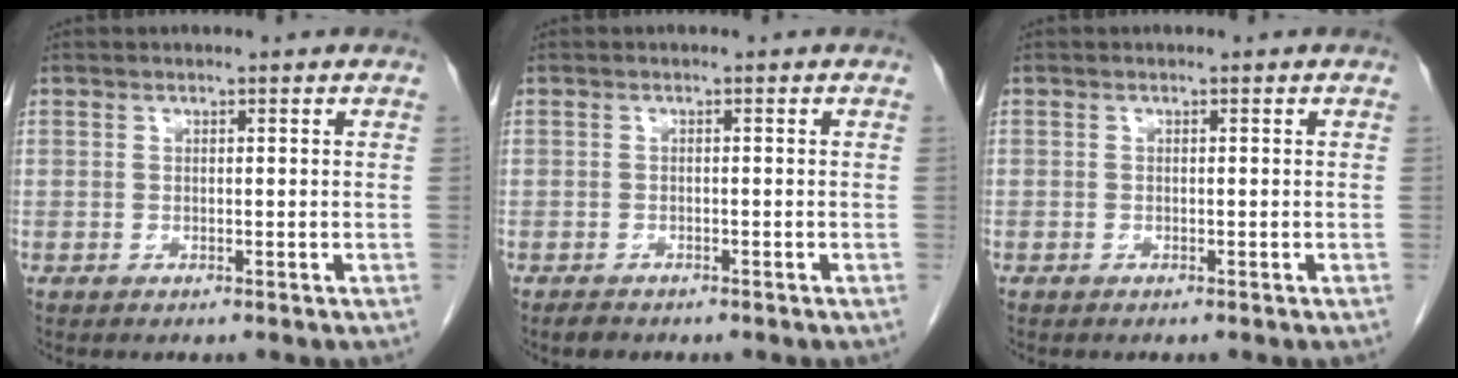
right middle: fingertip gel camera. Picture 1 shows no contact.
{"total": 1.5, "force": [-1.2, 0.7, 0.5], "torque": [-0.015, -0.001, -0.017]}
{"total": 0.0}